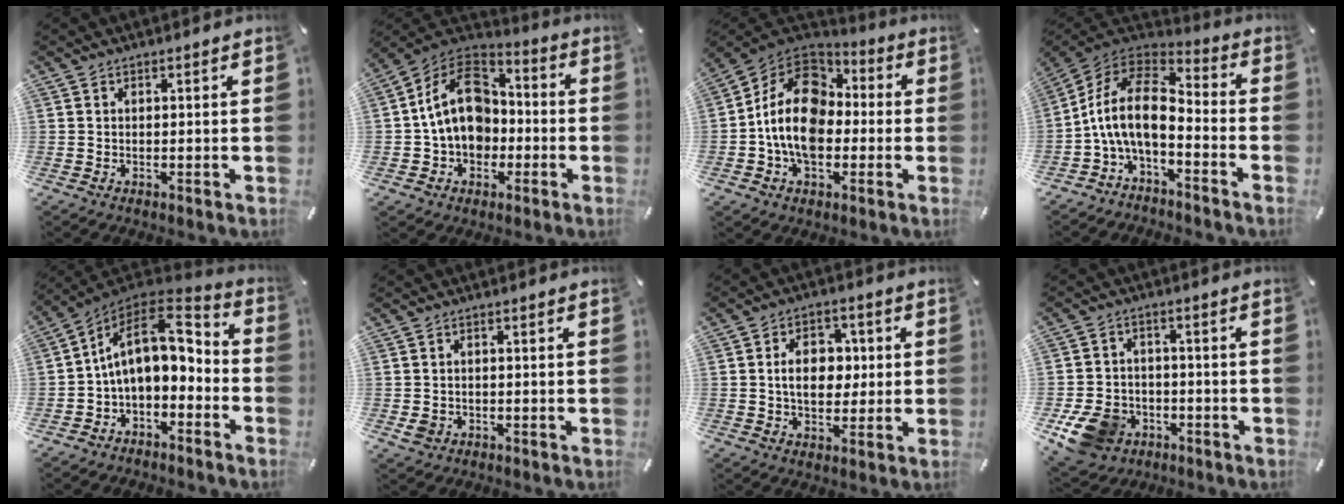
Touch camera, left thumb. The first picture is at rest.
{"total": 16.1, "force": [-1.0, 13.1, 9.3], "torque": [-0.183, 0.017, -0.017]}
{"total": 16.3, "force": [-1.7, 12.3, 10.5], "torque": [-0.220, 0.023, -0.035]}
{"total": 13.4, "force": [-3.2, 7.2, 10.9], "torque": [-0.238, 0.006, -0.063]}
{"total": 14.3, "force": [1.3, 9.2, 10.9], "torque": [-0.191, 0.000, 0.021]}
{"total": 2.2, "force": [-0.6, 1.9, 1.0], "torque": [-0.025, 0.000, -0.014]}
{"total": 9.9, "force": [0.6, 7.2, 6.8], "torque": [-0.117, 0.004, 0.005]}
{"total": 10.9, "force": [-4.8, 8.5, 4.8], "torque": [-0.107, 0.033, -0.085]}